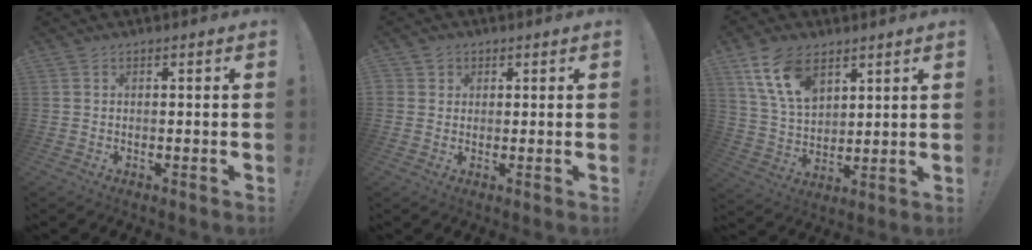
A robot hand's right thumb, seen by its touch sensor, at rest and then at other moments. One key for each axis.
{"total": 2.4, "fx": 0.9, "fy": 2.2, "fz": 0.4, "tx": 0.000, "ty": -0.006, "tz": 0.014}
{"total": 13.9, "fx": 7.8, "fy": 8.0, "fz": 8.2, "tx": -0.157, "ty": -0.026, "tz": 0.150}